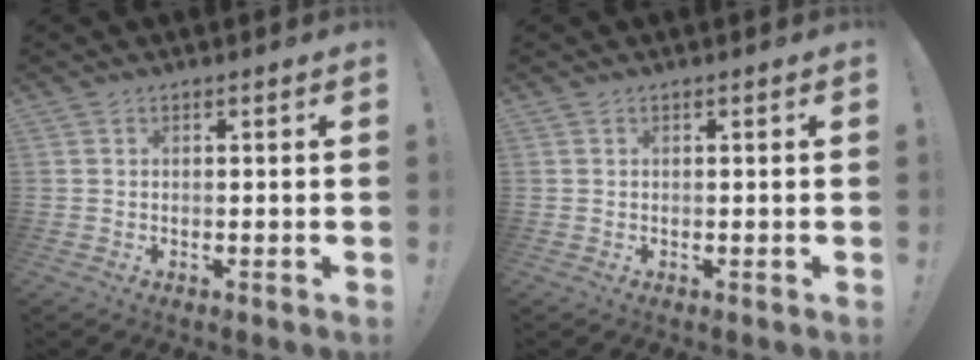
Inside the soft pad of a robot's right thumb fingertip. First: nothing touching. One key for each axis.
{"total": 0.0}